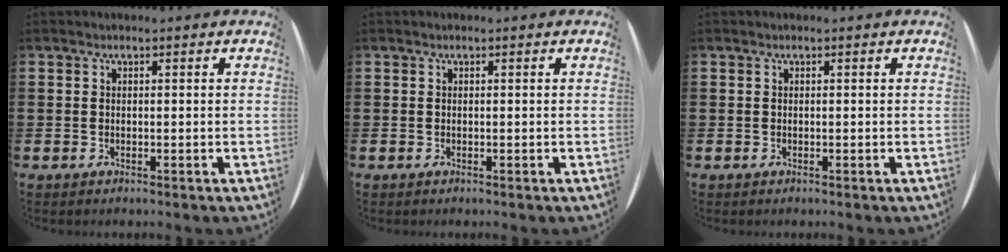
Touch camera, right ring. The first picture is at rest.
{"total": 0.0}
{"total": 0.0}